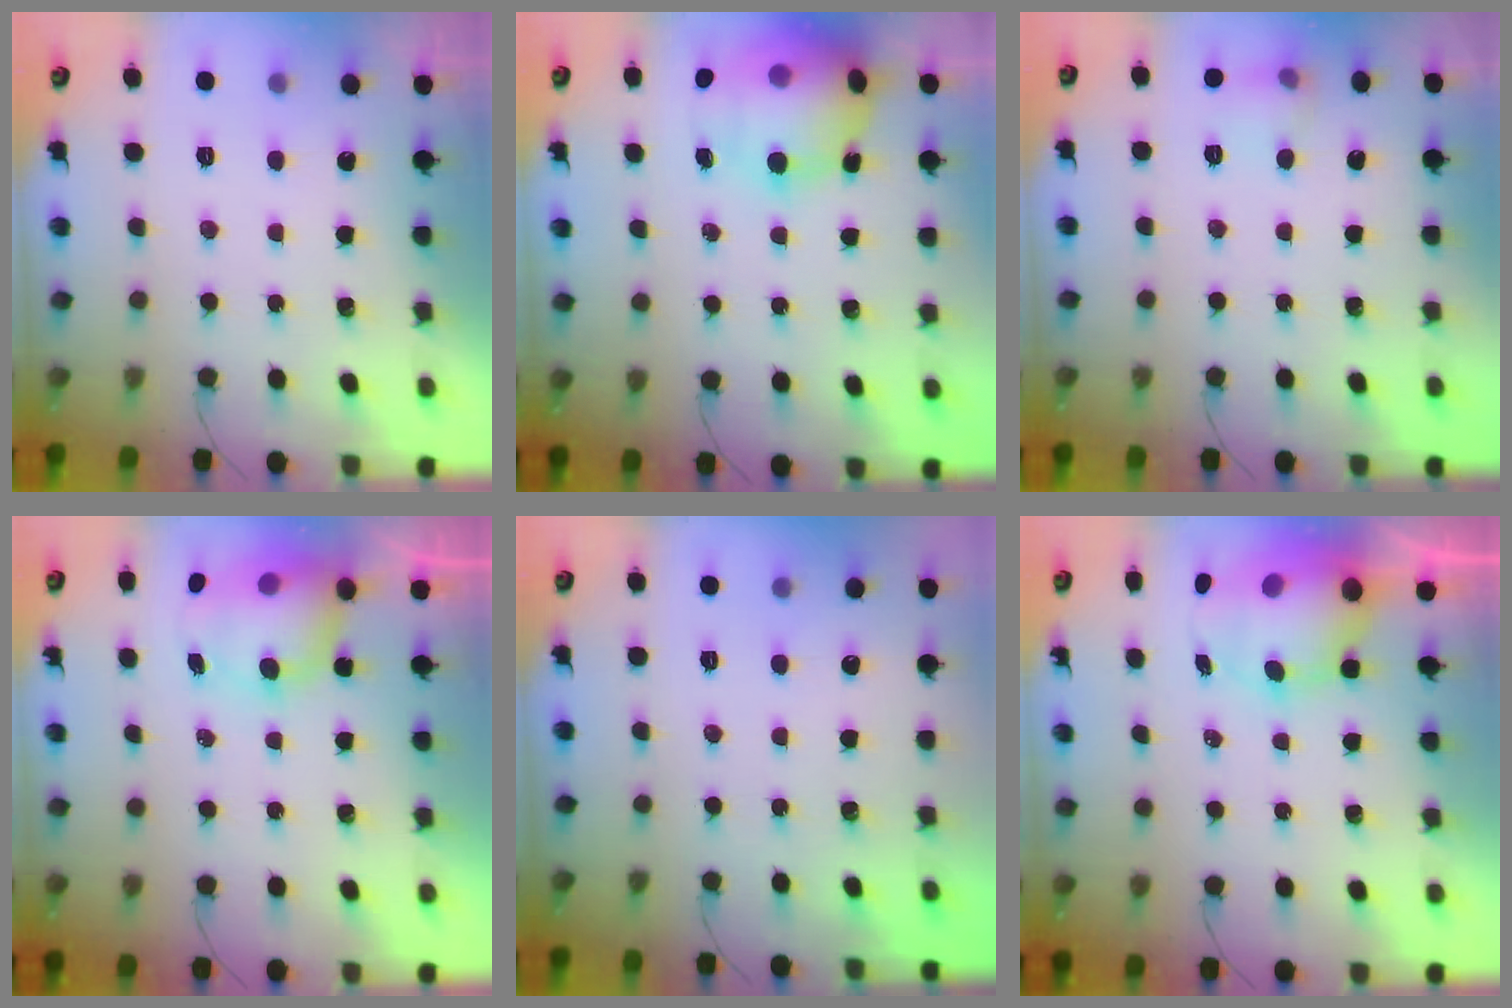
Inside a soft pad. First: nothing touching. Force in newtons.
{"total": 18.8, "press": 18.5, "slide": 3.3}
{"total": 6.6, "press": 6.4, "slide": 1.5}
{"total": 8.4, "press": 8.1, "slide": 2.3}
{"total": 0.0}
{"total": 8.4, "press": 8.2, "slide": 2.0}